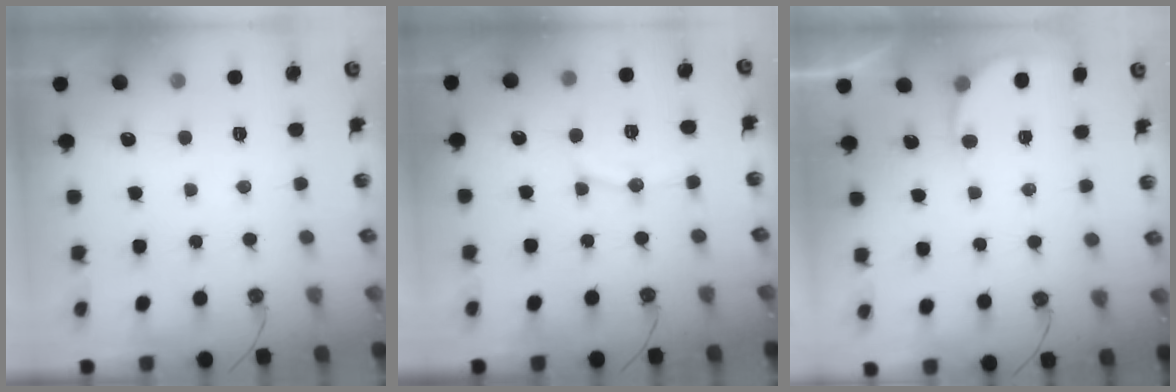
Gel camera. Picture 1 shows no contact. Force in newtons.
{"total": 8.1, "press": 8.1, "slide": 0.8}
{"total": 3.5, "press": 3.4, "slide": 0.3}